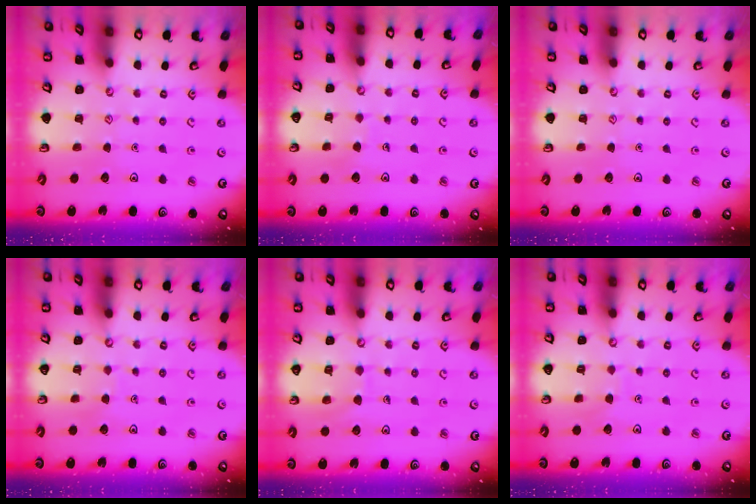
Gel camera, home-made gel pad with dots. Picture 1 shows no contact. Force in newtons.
{"total": 3.6, "press": 3.6, "slide": 0.2}
{"total": 0.0}
{"total": 2.4, "press": 2.4, "slide": 0.1}
{"total": 6.8, "press": 6.8, "slide": 0.6}
{"total": 3.5, "press": 3.5, "slide": 0.3}